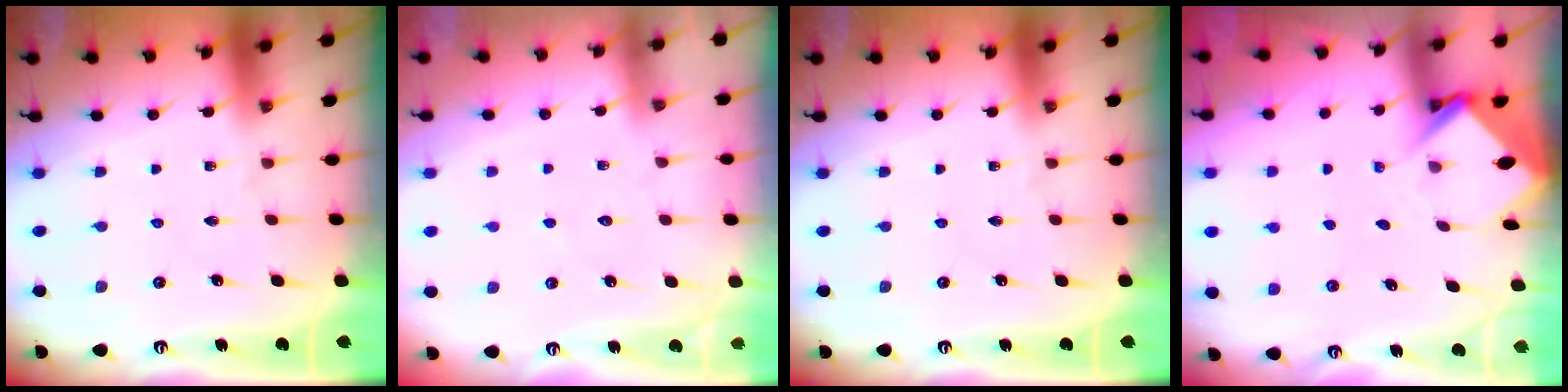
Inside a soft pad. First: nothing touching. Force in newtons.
{"total": 2.9, "press": 2.9, "slide": 0.3}
{"total": 0.0}
{"total": 3.4, "press": 3.4, "slide": 0.3}